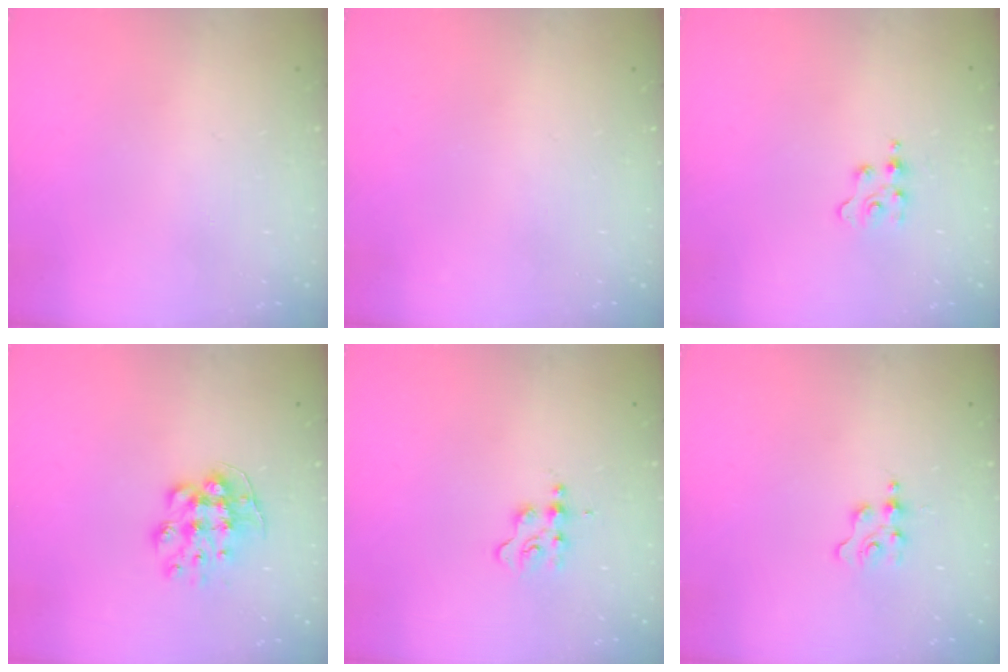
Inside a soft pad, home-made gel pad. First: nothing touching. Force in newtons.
{"total": 0.0}
{"total": 2.5, "press": 2.4, "slide": 0.4}
{"total": 9.8, "press": 9.7, "slide": 0.5}
{"total": 2.4, "press": 2.4, "slide": 0.3}
{"total": 2.0, "press": 2.0, "slide": 0.2}